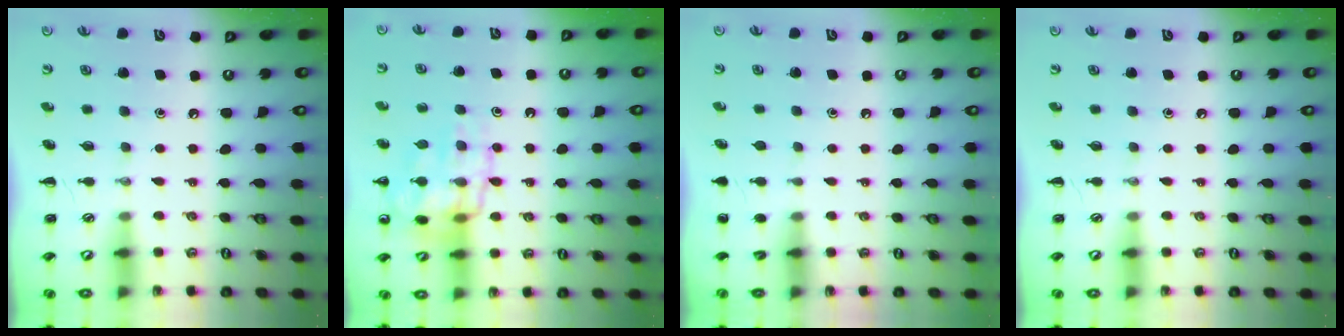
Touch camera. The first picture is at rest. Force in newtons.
{"total": 14.6, "press": 14.5, "slide": 1.3}
{"total": 1.1, "press": 1.1, "slide": 0.2}
{"total": 0.0}